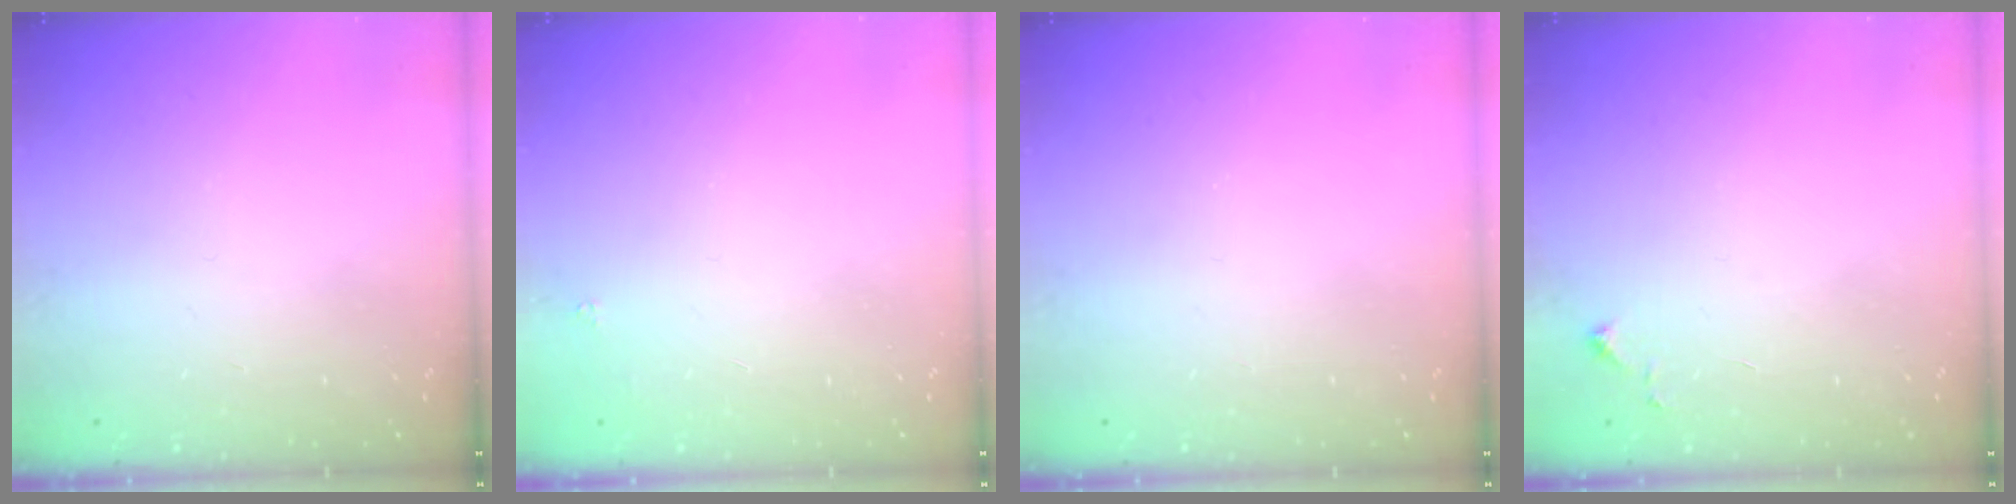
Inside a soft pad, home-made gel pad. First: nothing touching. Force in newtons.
{"total": 1.6, "press": 1.5, "slide": 0.2}
{"total": 0.0}
{"total": 3.2, "press": 3.2, "slide": 0.6}